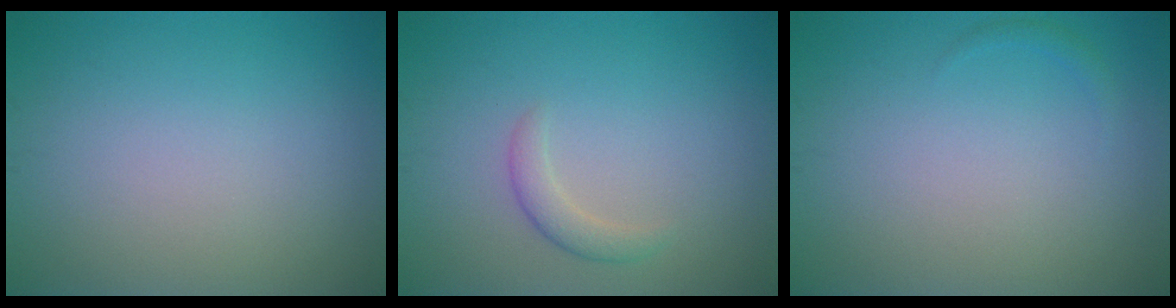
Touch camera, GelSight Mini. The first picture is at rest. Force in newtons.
{"total": 1.6, "press": 1.6, "slide": 0.1}
{"total": 0.6, "press": 0.6, "slide": 0.1}